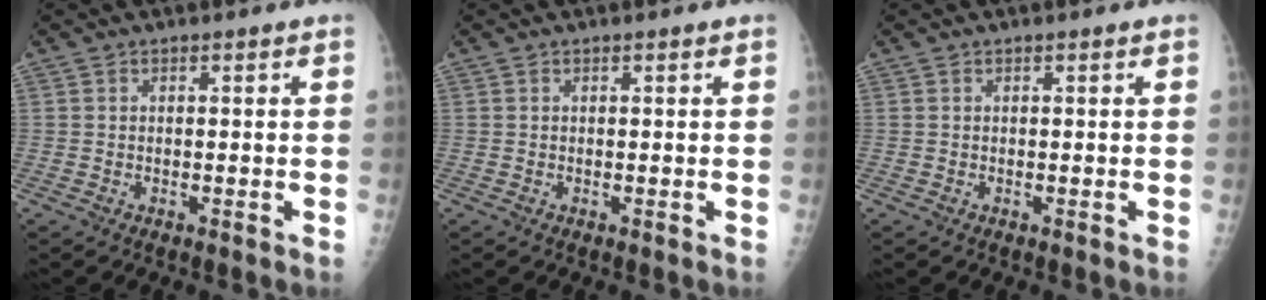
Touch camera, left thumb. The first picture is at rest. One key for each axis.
{"total": 0.0}
{"total": 0.0}